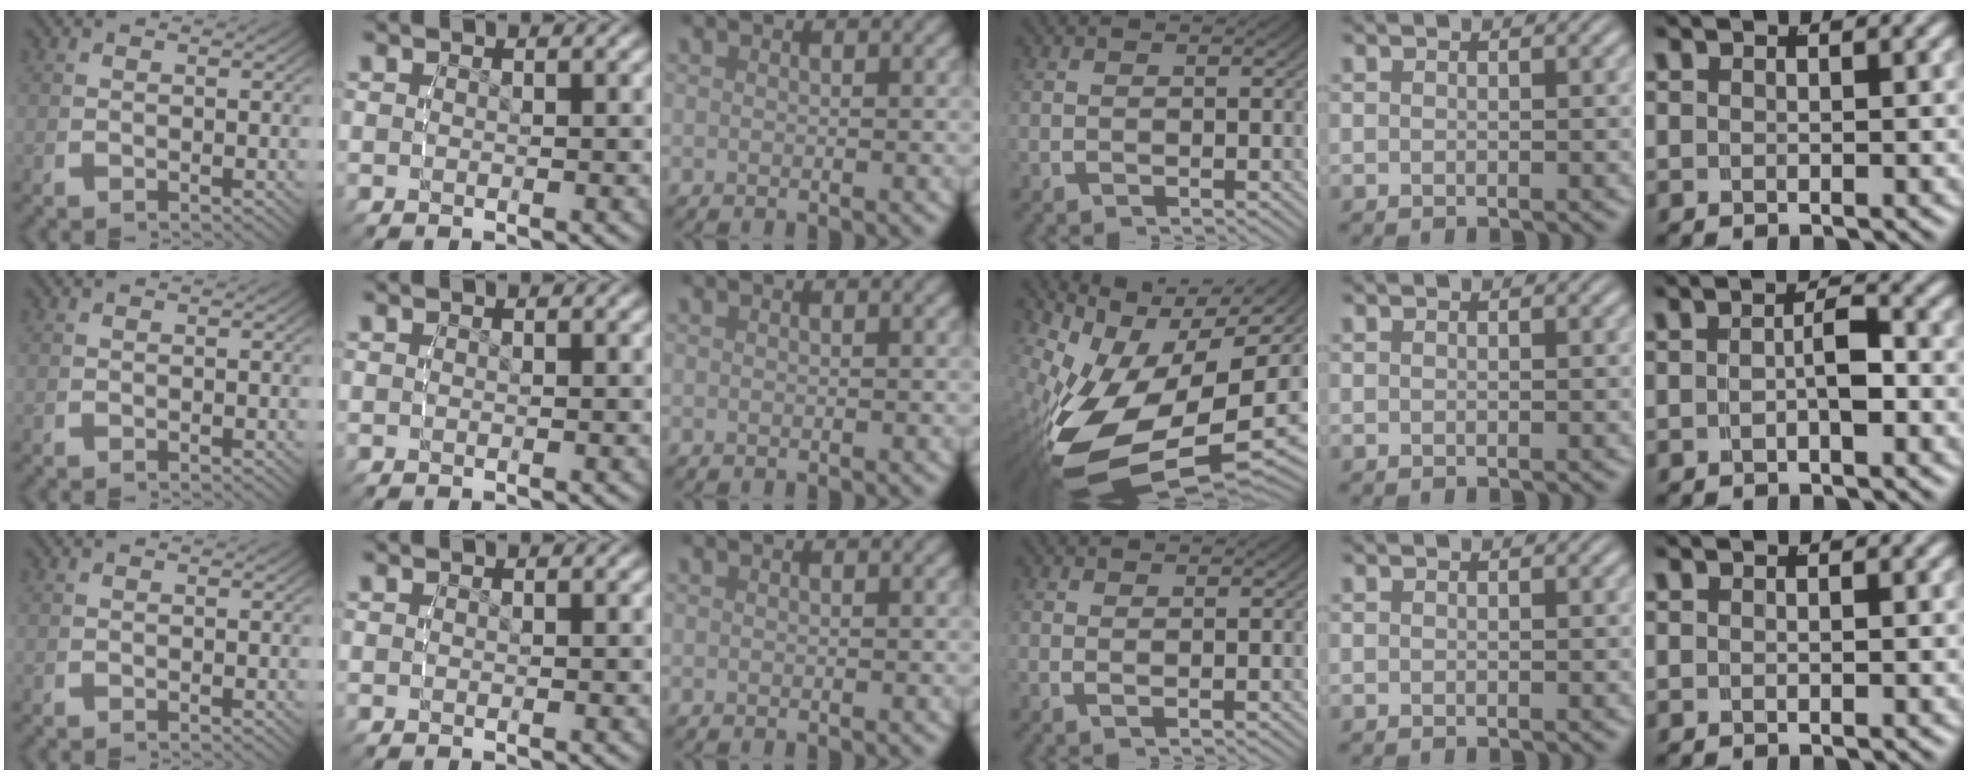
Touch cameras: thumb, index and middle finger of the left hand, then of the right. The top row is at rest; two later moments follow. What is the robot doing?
{"motion": "lift_and_place", "object": "button"}